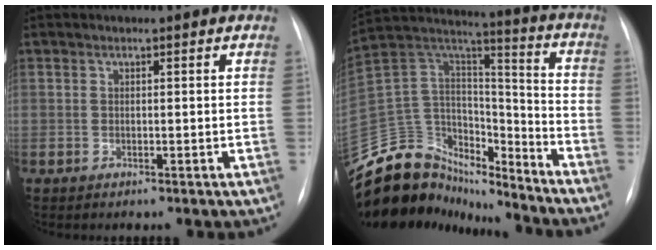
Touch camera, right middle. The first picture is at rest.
{"total": 21.7, "force": [-19.3, 8.5, 4.9], "torque": [-0.121, 0.072, -0.318]}